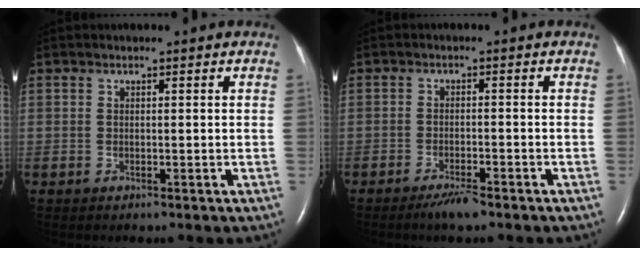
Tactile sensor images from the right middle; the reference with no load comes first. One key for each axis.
{"total": 3.4, "fx": -2.6, "fy": 0.3, "fz": 2.1, "tx": -0.046, "ty": -0.005, "tz": -0.046}